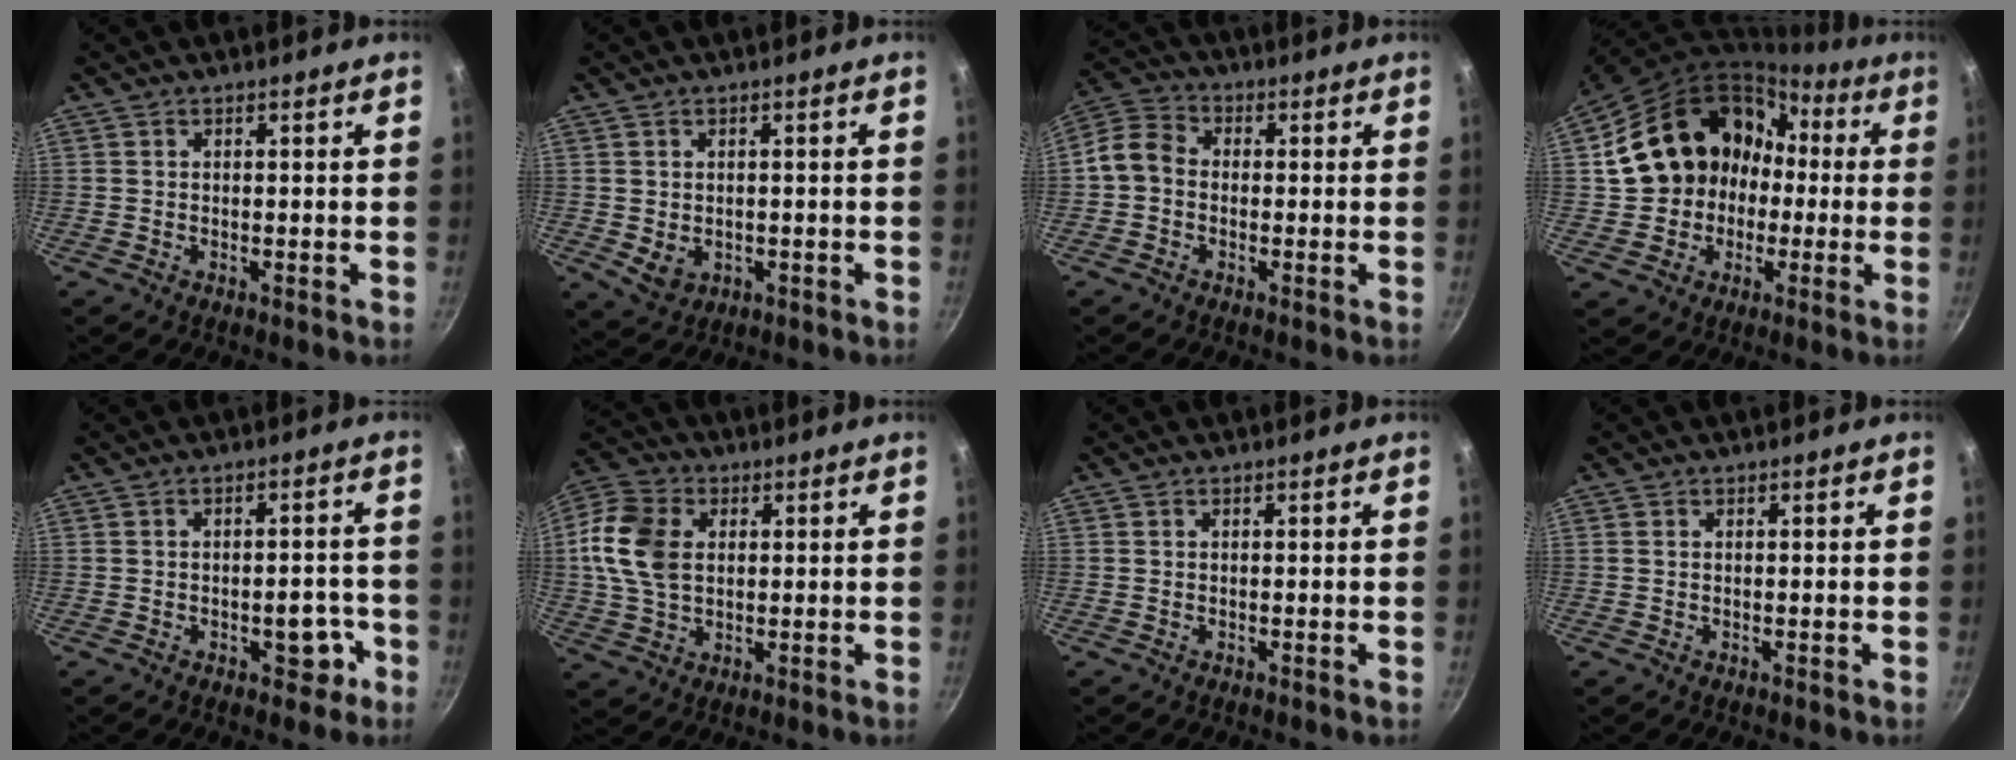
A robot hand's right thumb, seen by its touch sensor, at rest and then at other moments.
{"total": 3.7, "force": [-0.2, 3.0, 2.2], "torque": [-0.033, -0.008, 0.007]}
{"total": 6.4, "force": [-1.0, 5.2, 3.6], "torque": [-0.060, 0.024, -0.041]}
{"total": 19.5, "force": [0.7, 16.6, 10.2], "torque": [-0.145, 0.071, 0.024]}
{"total": 5.1, "force": [-2.2, 3.0, 3.5], "torque": [-0.015, 0.023, -0.025]}
{"total": 12.6, "force": [1.9, 8.9, 8.8], "torque": [-0.156, 0.007, 0.024]}
{"total": 0.0}
{"total": 0.0}